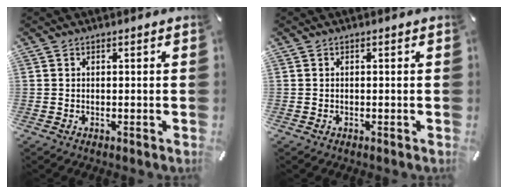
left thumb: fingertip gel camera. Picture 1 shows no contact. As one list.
[{"total": 0.0}]